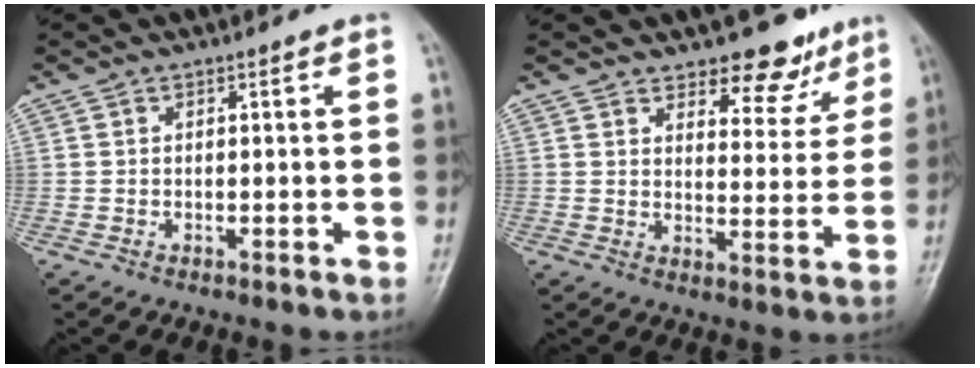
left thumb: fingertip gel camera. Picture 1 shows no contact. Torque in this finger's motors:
{"motor_torque": [-0.31, -0.21, -0.07, -0.04, 0.12]}